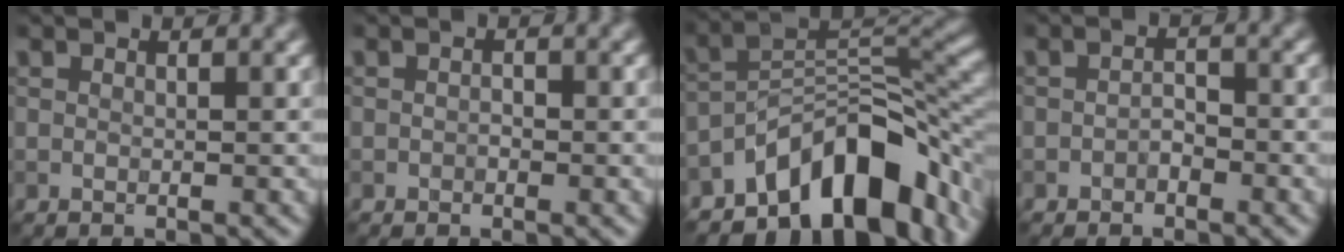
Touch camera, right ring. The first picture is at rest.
{"total": 0.7, "force": [-0.5, 0.4, 0.4], "torque": [-0.008, 0.002, -0.010]}
{"total": 11.7, "force": [-6.8, 5.5, 7.7], "torque": [-0.097, 0.007, -0.128]}
{"total": 1.4, "force": [-0.9, 0.7, 0.8], "torque": [-0.017, 0.005, -0.020]}